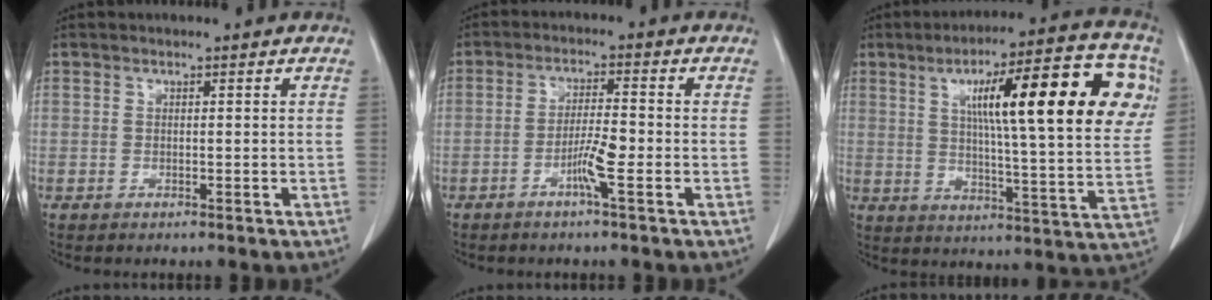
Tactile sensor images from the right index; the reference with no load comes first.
{"total": 4.5, "force": [-1.8, -0.1, 4.1], "torque": [-0.078, -0.002, -0.037]}
{"total": 21.9, "force": [6.7, 3.0, 20.6], "torque": [-0.281, 0.029, 0.089]}